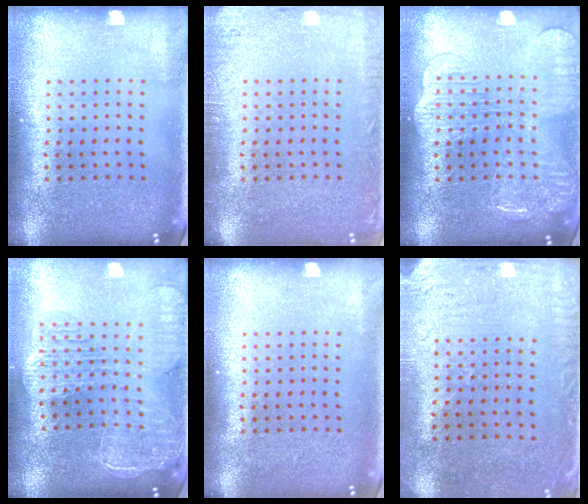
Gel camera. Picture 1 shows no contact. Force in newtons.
{"total": 1.9, "press": 1.9, "slide": 0.2}
{"total": 2.3, "press": 2.2, "slide": 0.4}
{"total": 2.5, "press": 2.2, "slide": 1.3}
{"total": 0.0}
{"total": 3.2, "press": 2.6, "slide": 2.0}